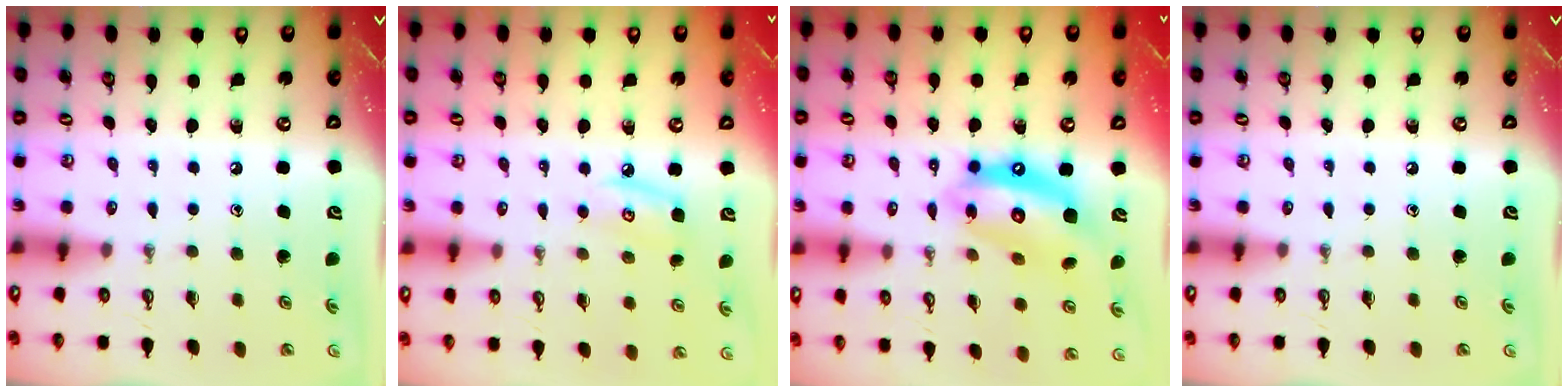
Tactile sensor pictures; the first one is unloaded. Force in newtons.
{"total": 7.2, "press": 7.2, "slide": 0.6}
{"total": 14.0, "press": 13.9, "slide": 1.4}
{"total": 0.0}